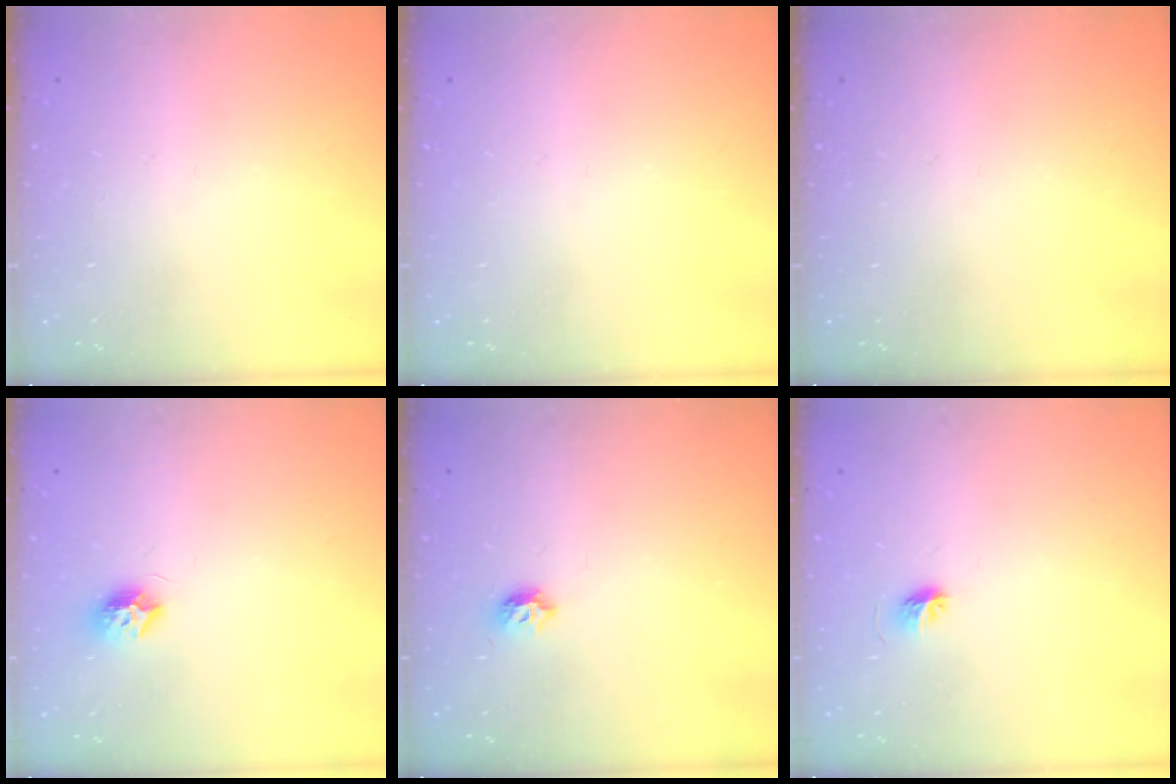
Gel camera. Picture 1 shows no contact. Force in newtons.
{"total": 0.0}
{"total": 0.0}
{"total": 7.6, "press": 7.6, "slide": 0.2}
{"total": 6.0, "press": 5.9, "slide": 1.0}
{"total": 4.2, "press": 3.9, "slide": 1.4}